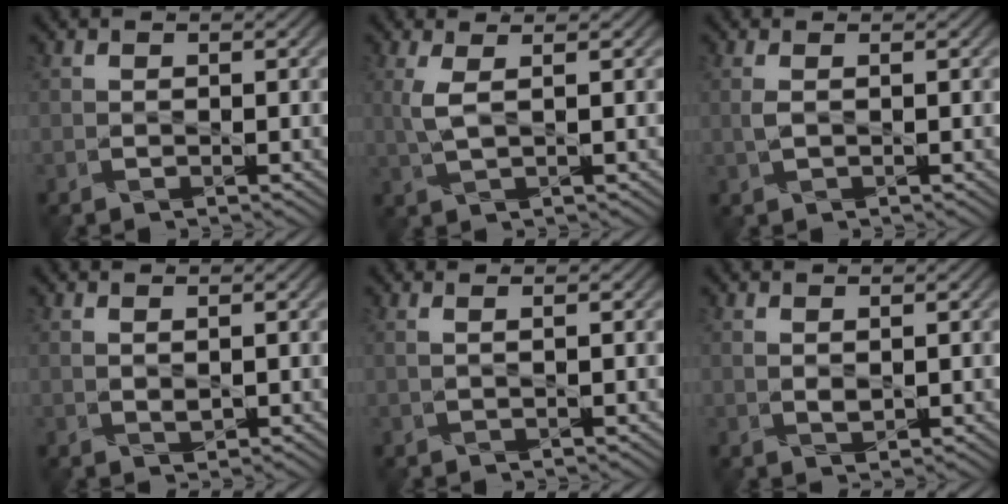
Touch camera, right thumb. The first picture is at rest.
{"total": 2.7, "force": [1.0, 0.5, 2.5], "torque": [-0.067, 0.008, 0.022]}
{"total": 1.0, "force": [0.3, 0.1, 0.9], "torque": [-0.029, 0.006, 0.007]}
{"total": 0.9, "force": [0.6, 0.1, 0.7], "torque": [-0.021, 0.002, 0.016]}
{"total": 1.2, "force": [0.8, 0.0, 0.9], "torque": [-0.012, 0.001, 0.000]}
{"total": 1.1, "force": [0.7, 0.1, 0.8], "torque": [-0.024, 0.002, 0.019]}